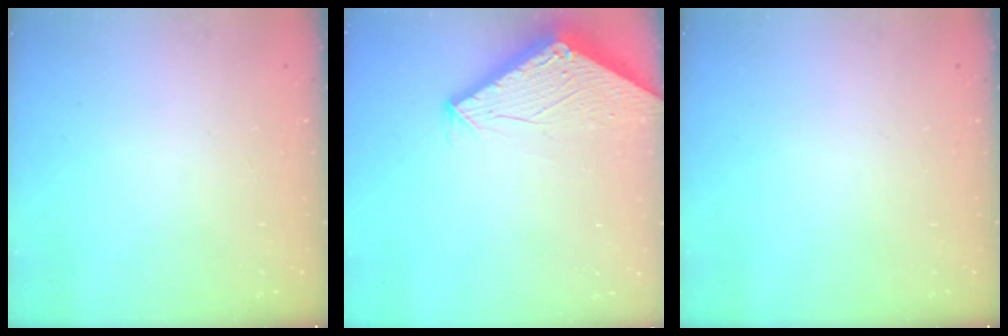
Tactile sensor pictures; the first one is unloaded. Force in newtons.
{"total": 2.9, "press": 2.9, "slide": 0.2}
{"total": 0.0}